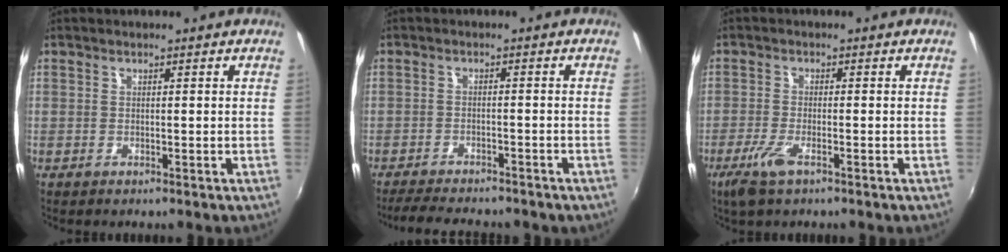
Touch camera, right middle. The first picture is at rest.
{"total": 10.3, "force": [-8.8, 2.7, 4.6], "torque": [-0.102, -0.017, -0.130]}
{"total": 4.9, "force": [-2.9, 1.2, 3.7], "torque": [-0.091, -0.013, -0.057]}